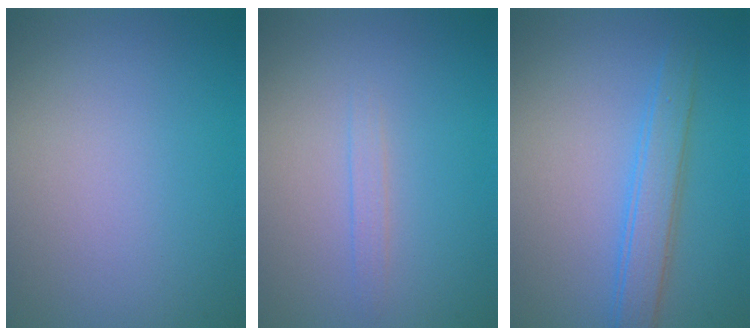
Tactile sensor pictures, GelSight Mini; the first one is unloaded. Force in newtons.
{"total": 0.9, "press": 0.8, "slide": 0.1}
{"total": 3.0, "press": 2.9, "slide": 0.2}